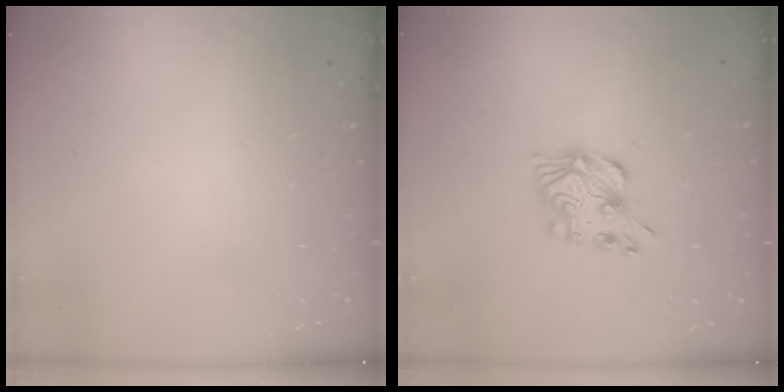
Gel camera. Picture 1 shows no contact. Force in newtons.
{"total": 9.8, "press": 9.8, "slide": 0.4}